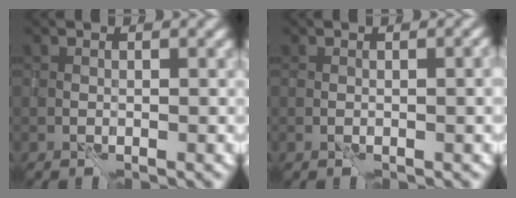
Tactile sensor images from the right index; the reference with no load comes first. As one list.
[{"total": 1.9, "force": [-0.1, 0.7, 1.8], "torque": [-0.013, 0.000, 0.009]}]